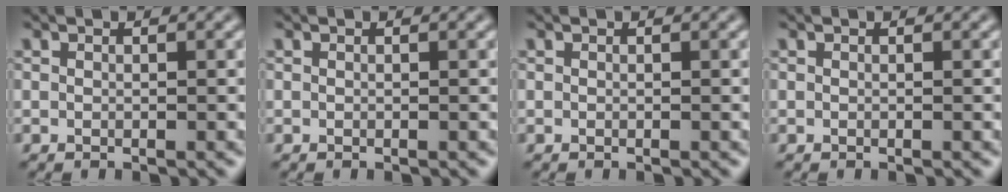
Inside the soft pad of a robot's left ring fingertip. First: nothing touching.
{"total": 0.0}
{"total": 0.0}
{"total": 0.0}